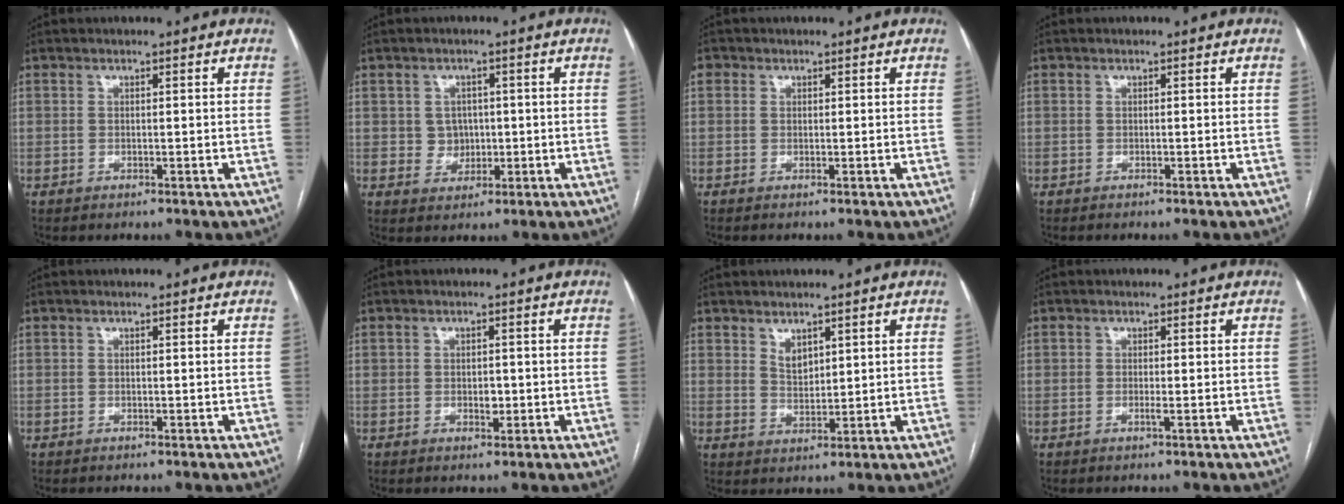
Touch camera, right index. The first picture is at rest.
{"total": 3.5, "force": [0.2, 3.4, 0.9], "torque": [-0.005, 0.007, 0.008]}
{"total": 1.3, "force": [0.4, 1.2, 0.3], "torque": [0.001, 0.006, 0.004]}
{"total": 0.7, "force": [-0.6, -0.1, 0.4], "torque": [-0.005, 0.000, -0.009]}
{"total": 0.0}
{"total": 0.7, "force": [-0.3, 0.4, 0.5], "torque": [-0.012, 0.002, -0.004]}
{"total": 2.9, "force": [1.9, 1.6, 1.6], "torque": [-0.031, -0.005, 0.045]}
{"total": 0.8, "force": [-0.2, 0.1, 0.8], "torque": [-0.018, -0.002, -0.005]}